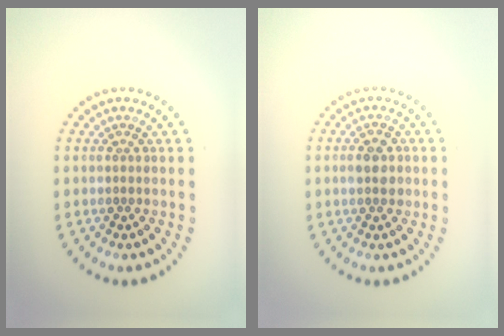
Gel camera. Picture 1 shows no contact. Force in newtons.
{"total": 2.2, "press": 2.2, "slide": 0.1}